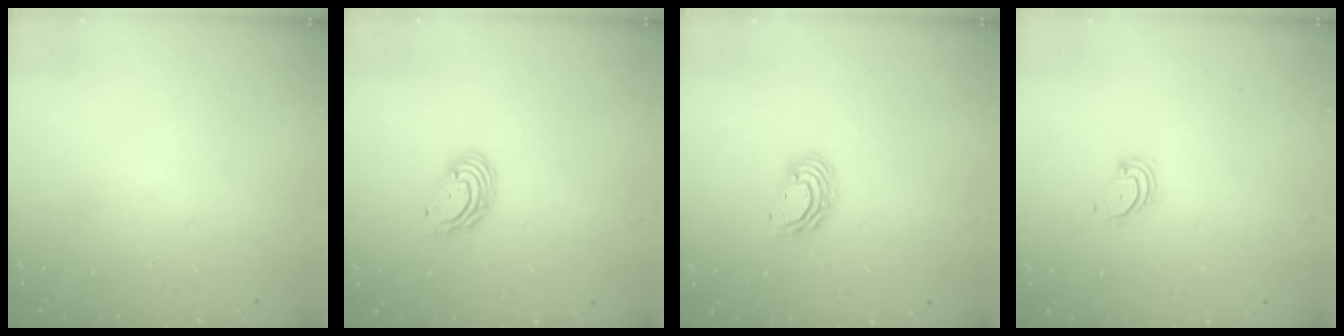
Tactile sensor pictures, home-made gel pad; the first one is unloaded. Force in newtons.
{"total": 6.4, "press": 6.3, "slide": 1.2}
{"total": 6.2, "press": 6.2, "slide": 0.4}
{"total": 3.0, "press": 3.0, "slide": 0.4}